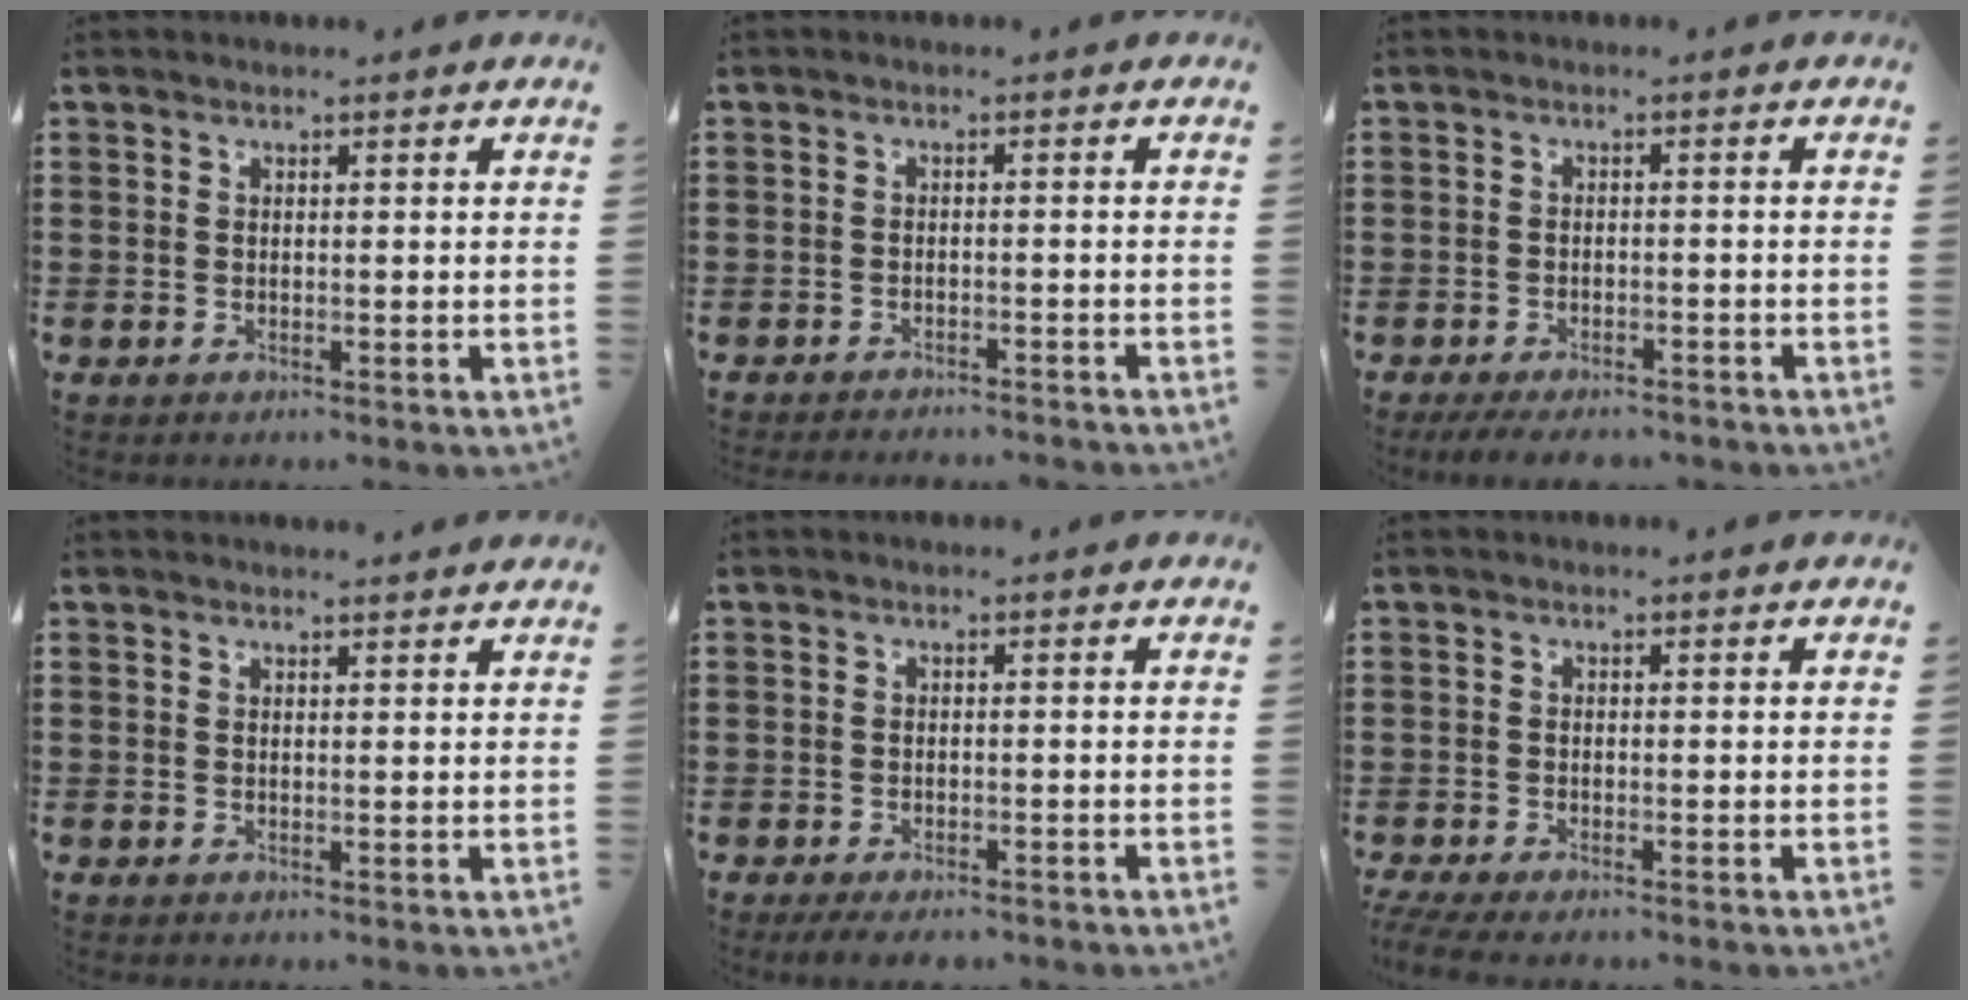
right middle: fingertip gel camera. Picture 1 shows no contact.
{"total": 1.8, "force": [-1.8, -0.3, 0.0], "torque": [-0.006, -0.002, -0.036]}
{"total": 2.7, "force": [-2.6, 0.2, 0.6], "torque": [-0.014, -0.003, -0.053]}
{"total": 0.8, "force": [0.8, 0.0, 0.2], "torque": [0.003, -0.004, 0.013]}
{"total": 1.9, "force": [-1.8, 0.1, 0.4], "torque": [-0.012, -0.004, -0.037]}
{"total": 1.9, "force": [-1.8, -0.1, 0.8], "torque": [-0.030, -0.010, -0.039]}